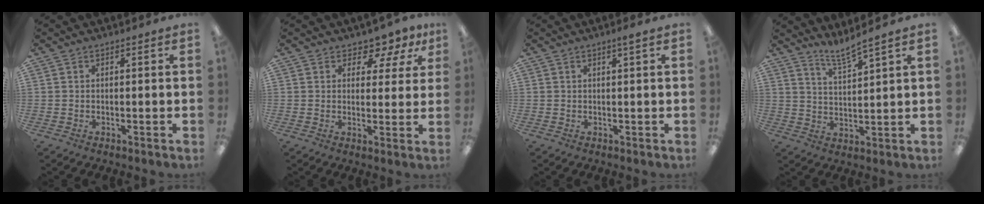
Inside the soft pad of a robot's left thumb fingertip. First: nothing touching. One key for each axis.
{"total": 4.9, "fx": 3.5, "fy": 3.0, "fz": 1.6, "tx": -0.018, "ty": -0.021, "tz": 0.059}
{"total": 1.5, "fx": 0.8, "fy": 0.0, "fz": 1.2, "tx": -0.025, "ty": 0.002, "tz": 0.013}
{"total": 5.1, "fx": 4.7, "fy": -0.3, "fz": 1.9, "tx": -0.050, "ty": -0.029, "tz": 0.084}